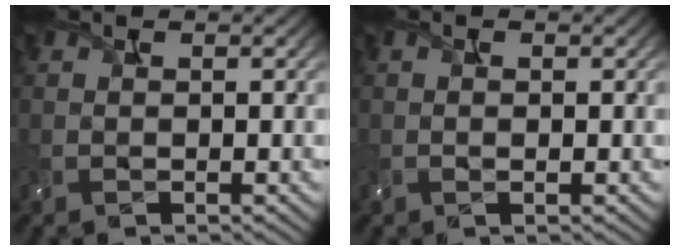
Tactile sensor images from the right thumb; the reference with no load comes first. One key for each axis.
{"total": 0.9, "fx": 0.0, "fy": 0.3, "fz": 0.8, "tx": -0.018, "ty": 0.002, "tz": 0.000}